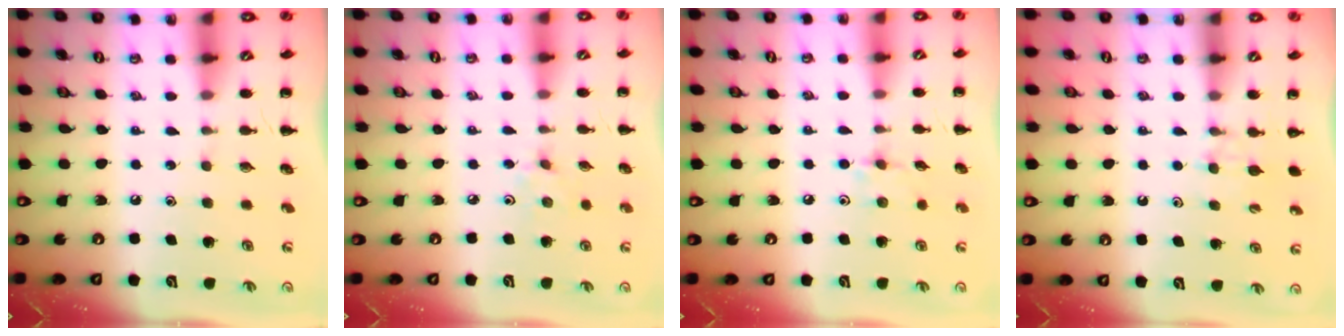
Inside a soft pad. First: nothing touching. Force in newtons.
{"total": 2.4, "press": 2.3, "slide": 0.8}
{"total": 6.8, "press": 6.5, "slide": 1.9}
{"total": 4.6, "press": 4.3, "slide": 1.5}